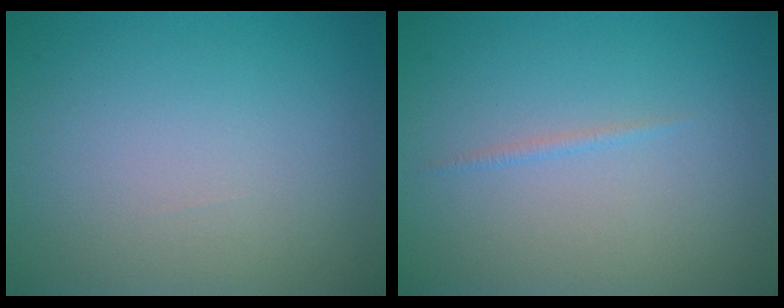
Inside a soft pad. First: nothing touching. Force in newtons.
{"total": 0.5, "press": 0.5, "slide": 0.1}